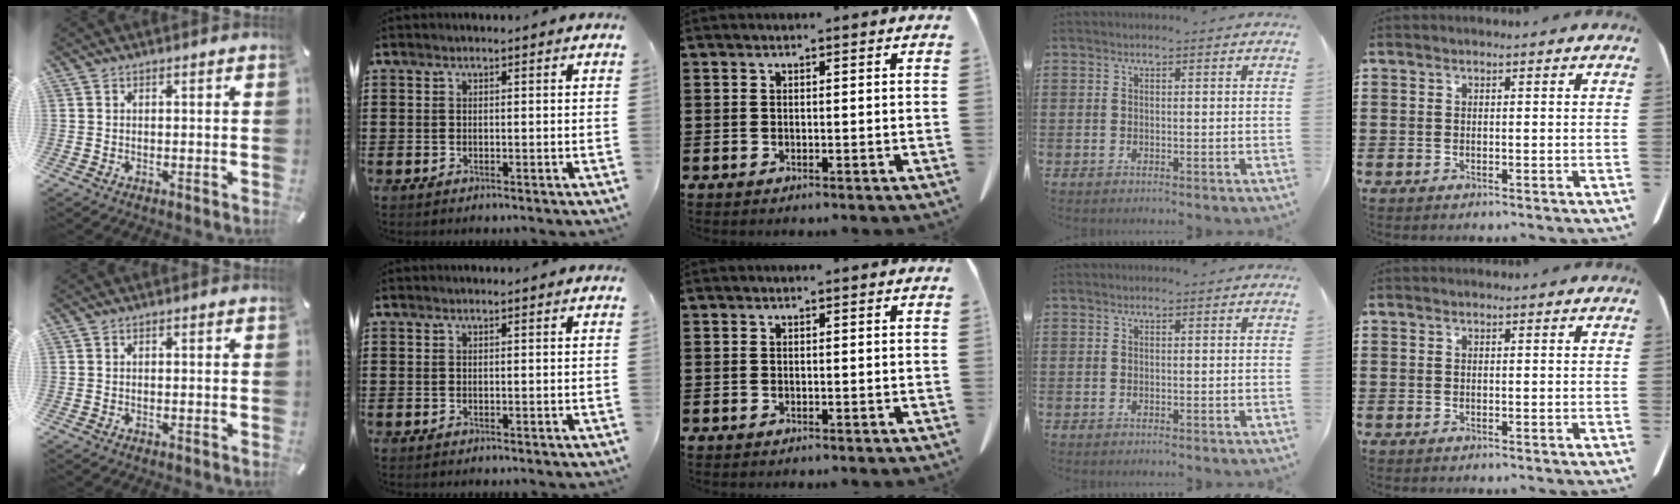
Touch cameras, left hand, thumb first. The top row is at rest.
{}